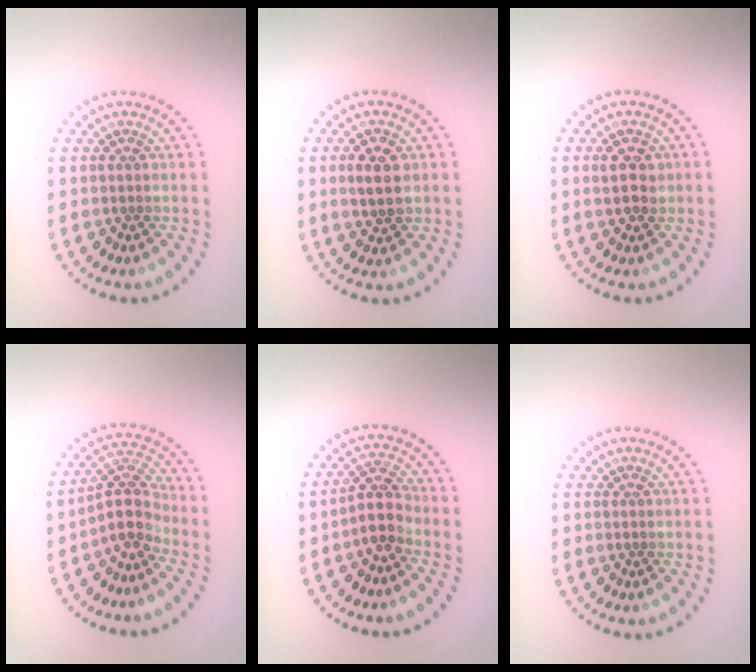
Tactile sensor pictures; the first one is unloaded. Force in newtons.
{"total": 2.9, "press": 2.8, "slide": 0.4}
{"total": 2.4, "press": 2.4, "slide": 0.4}
{"total": 3.7, "press": 2.8, "slide": 2.4}
{"total": 2.8, "press": 2.3, "slide": 1.6}
{"total": 0.0}